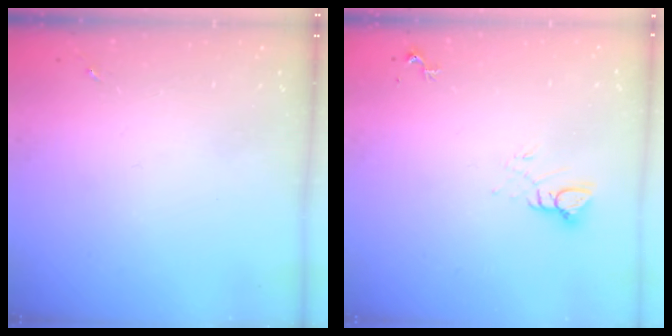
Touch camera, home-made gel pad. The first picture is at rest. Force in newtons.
{"total": 5.6, "press": 5.6, "slide": 0.4}